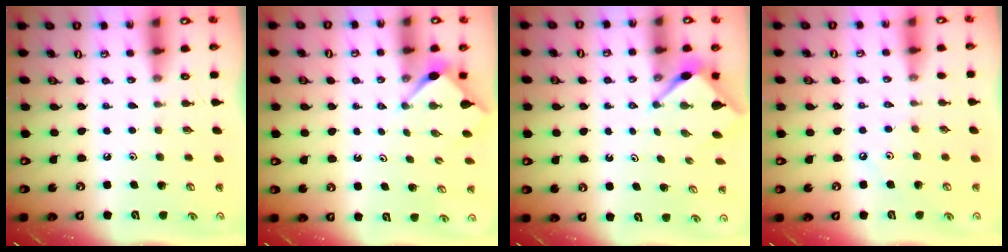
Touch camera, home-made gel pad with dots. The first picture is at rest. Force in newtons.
{"total": 2.7, "press": 2.7, "slide": 0.3}
{"total": 2.9, "press": 2.9, "slide": 0.3}
{"total": 2.7, "press": 2.6, "slide": 0.5}